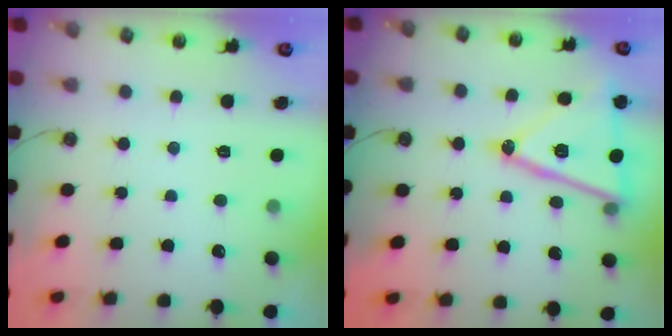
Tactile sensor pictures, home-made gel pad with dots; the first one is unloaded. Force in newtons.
{"total": 18.1, "press": 17.7, "slide": 3.5}